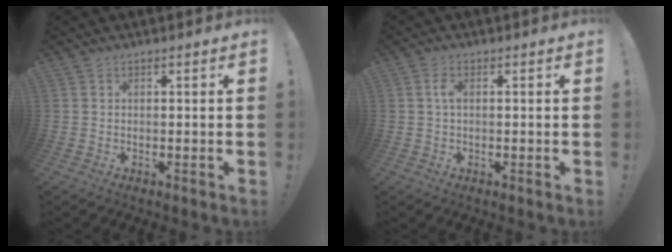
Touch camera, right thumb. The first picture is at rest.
{"total": 2.6, "force": [0.2, 1.1, 2.3], "torque": [-0.037, 0.004, 0.000]}